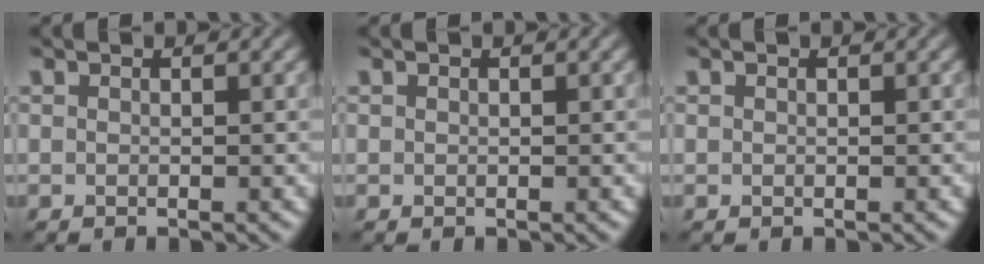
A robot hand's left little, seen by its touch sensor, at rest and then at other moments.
{"total": 0.0}
{"total": 0.0}